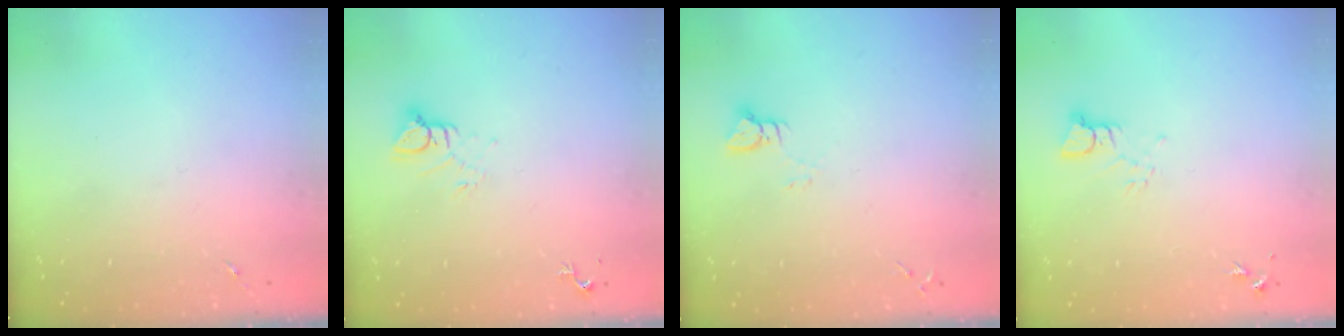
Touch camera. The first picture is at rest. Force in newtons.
{"total": 5.6, "press": 5.6, "slide": 0.4}
{"total": 2.9, "press": 2.9, "slide": 0.2}
{"total": 3.4, "press": 3.4, "slide": 0.3}